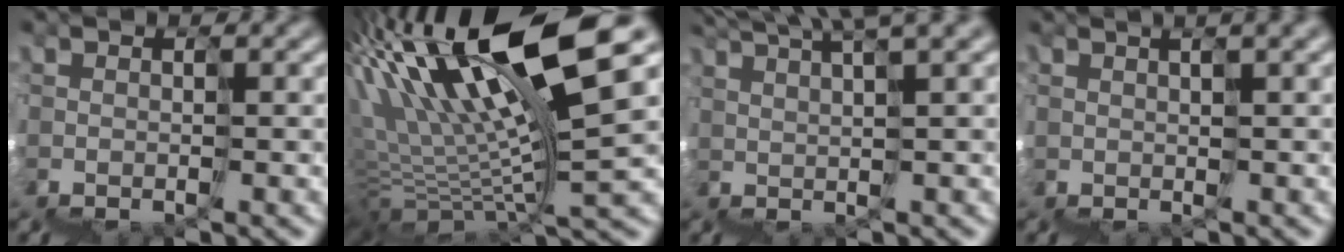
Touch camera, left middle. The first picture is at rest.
{"total": 10.9, "force": [5.7, 1.8, 9.1], "torque": [-0.177, 0.038, 0.102]}
{"total": 6.8, "force": [6.2, 0.0, 2.8], "torque": [-0.019, 0.052, 0.097]}
{"total": 3.2, "force": [2.6, 0.5, 1.7], "torque": [0.000, 0.031, 0.050]}